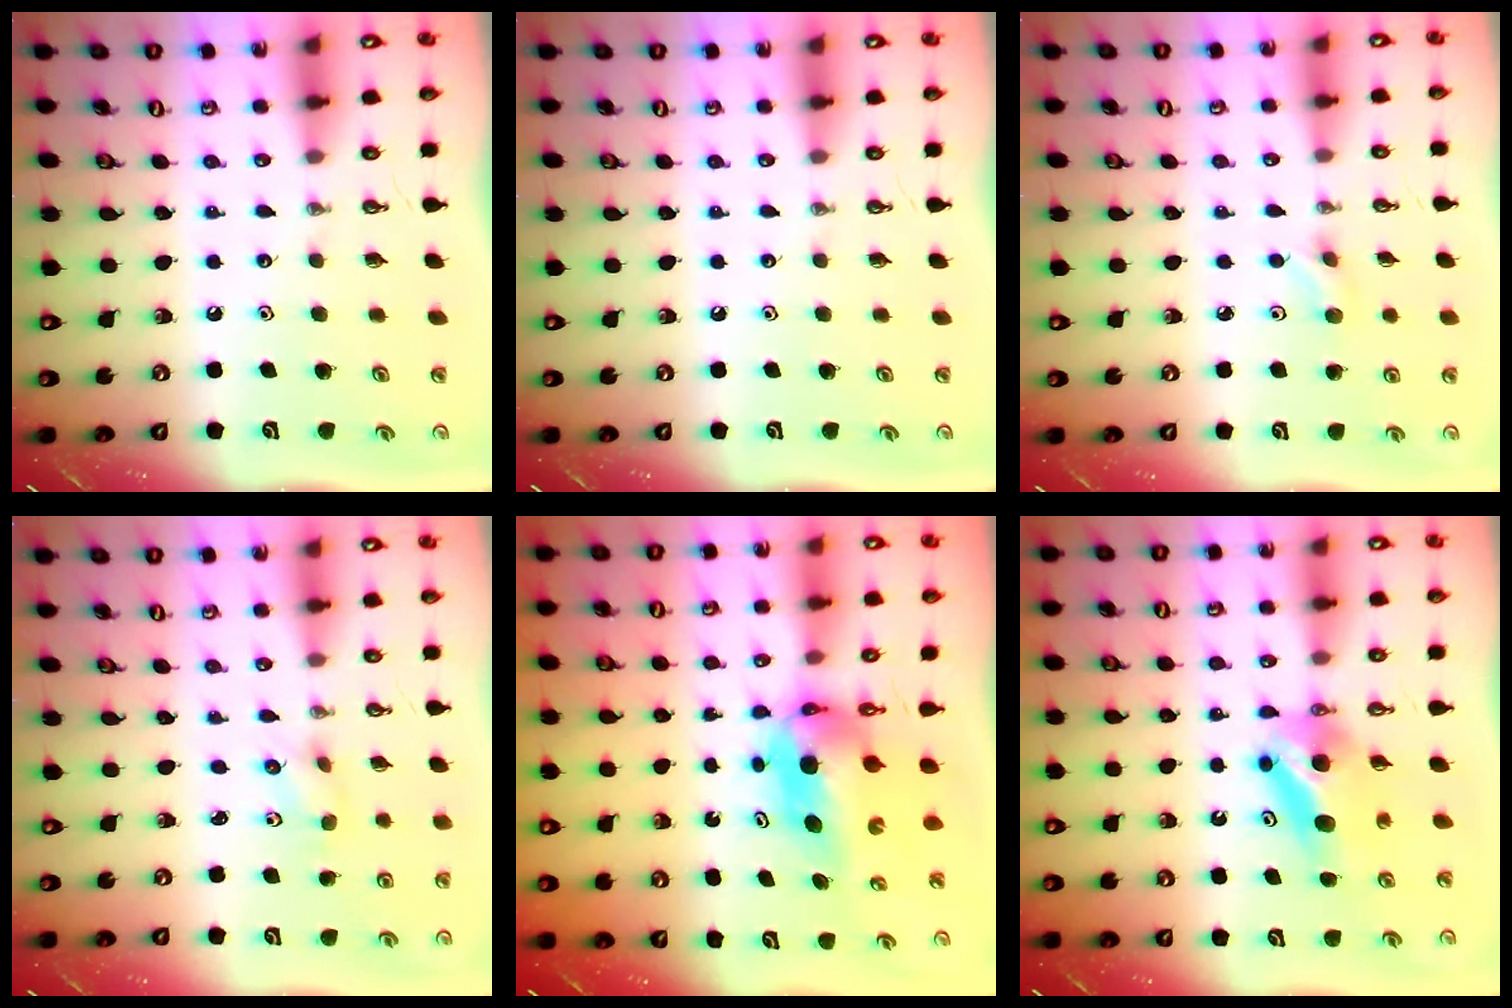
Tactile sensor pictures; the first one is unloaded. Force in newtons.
{"total": 0.0}
{"total": 3.6, "press": 3.6, "slide": 0.6}
{"total": 2.3, "press": 2.0, "slide": 1.1}
{"total": 5.7, "press": 5.7, "slide": 0.2}
{"total": 6.6, "press": 6.6, "slide": 0.8}